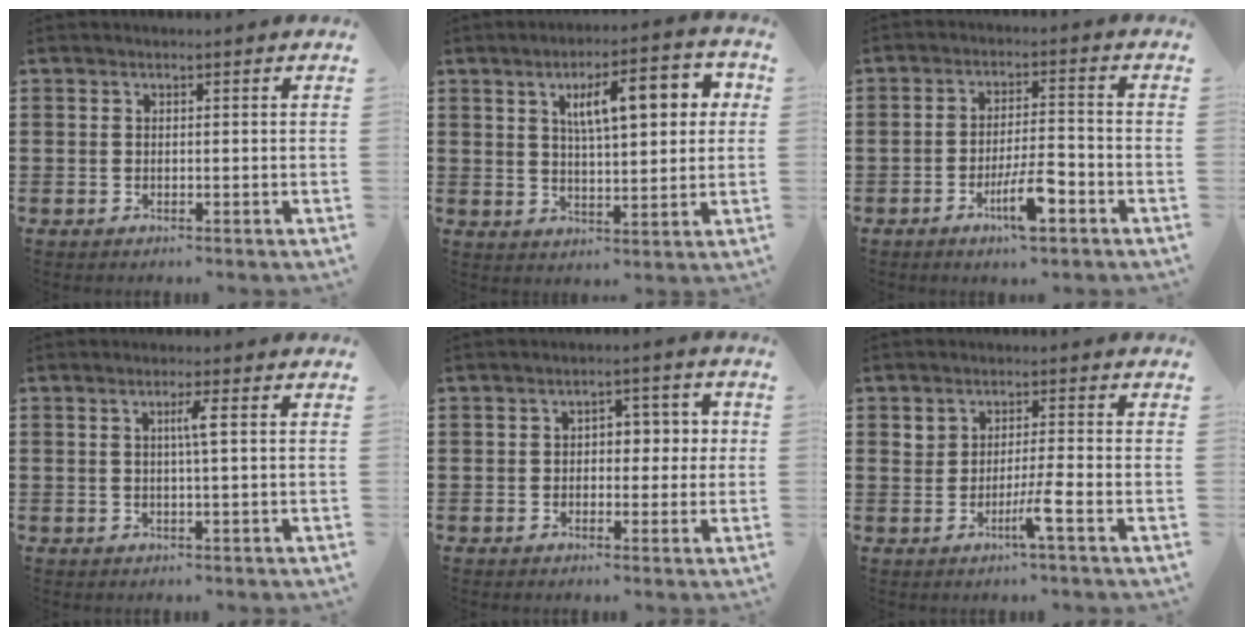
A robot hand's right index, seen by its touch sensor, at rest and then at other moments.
{"total": 9.2, "force": [3.1, 3.1, 8.1], "torque": [-0.138, 0.003, 0.045]}
{"total": 7.5, "force": [-3.6, 1.7, 6.3], "torque": [-0.119, -0.002, -0.065]}
{"total": 2.4, "force": [0.4, -0.2, 2.4], "torque": [-0.046, -0.003, 0.003]}
{"total": 3.9, "force": [-0.2, 2.8, 2.7], "torque": [-0.044, 0.005, -0.013]}
{"total": 4.0, "force": [-1.5, 0.0, 3.7], "torque": [-0.064, -0.008, -0.028]}